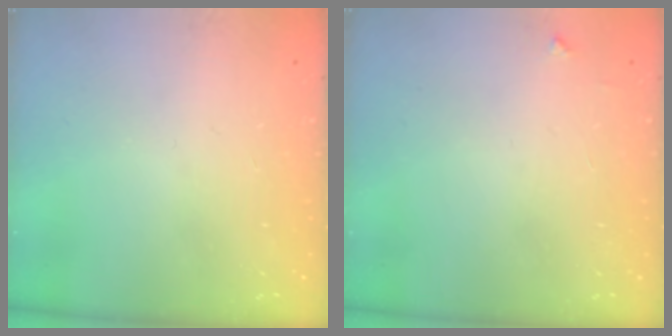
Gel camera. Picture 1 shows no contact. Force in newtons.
{"total": 3.3, "press": 3.3, "slide": 0.4}